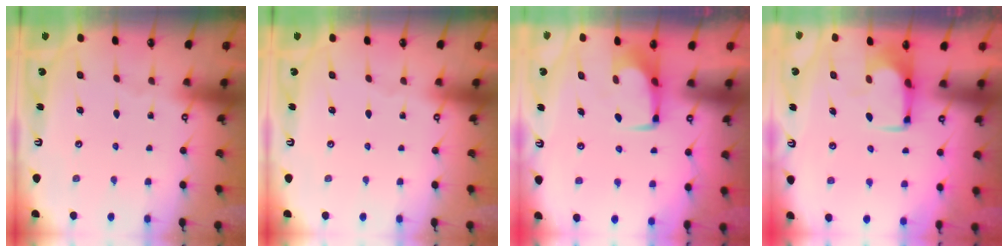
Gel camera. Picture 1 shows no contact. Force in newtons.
{"total": 0.0}
{"total": 1.6, "press": 1.4, "slide": 0.7}
{"total": 1.4, "press": 1.3, "slide": 0.5}